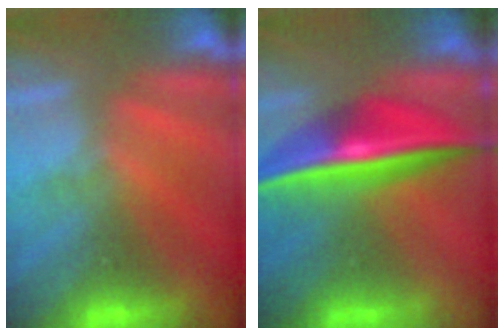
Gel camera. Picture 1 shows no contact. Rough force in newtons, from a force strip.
{"total": 6.9}